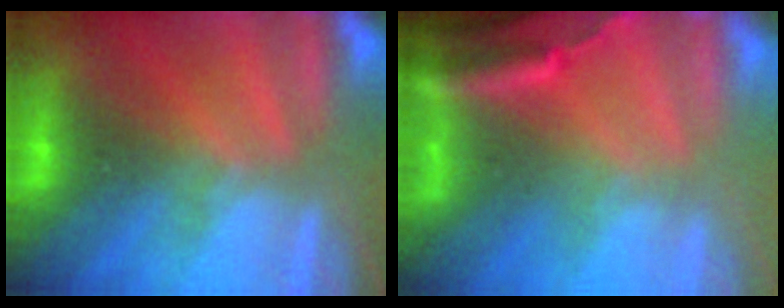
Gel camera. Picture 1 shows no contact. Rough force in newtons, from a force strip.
{"total": 3.8}